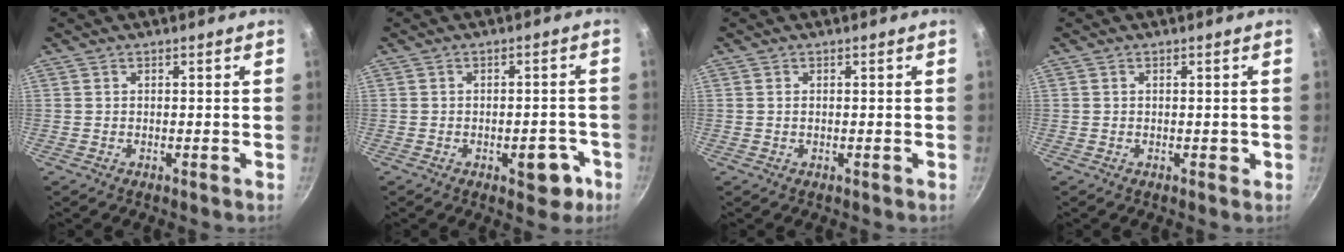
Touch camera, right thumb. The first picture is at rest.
{"total": 6.0, "force": [-2.6, 3.2, 4.3], "torque": [-0.028, 0.021, -0.028]}
{"total": 0.6, "force": [0.1, 0.4, 0.4], "torque": [-0.006, 0.002, 0.002]}
{"total": 1.0, "force": [-0.1, 0.8, 0.6], "torque": [-0.001, 0.004, -0.001]}